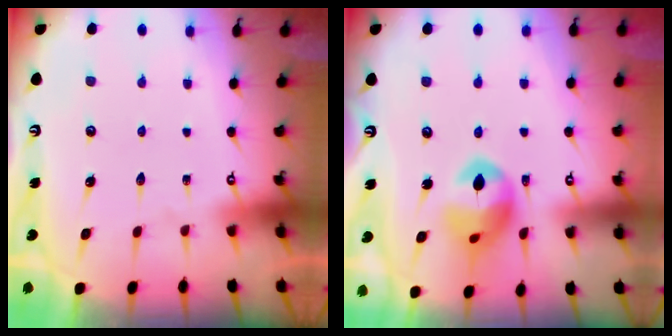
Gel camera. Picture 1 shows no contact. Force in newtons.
{"total": 12.2, "press": 12.1, "slide": 1.4}